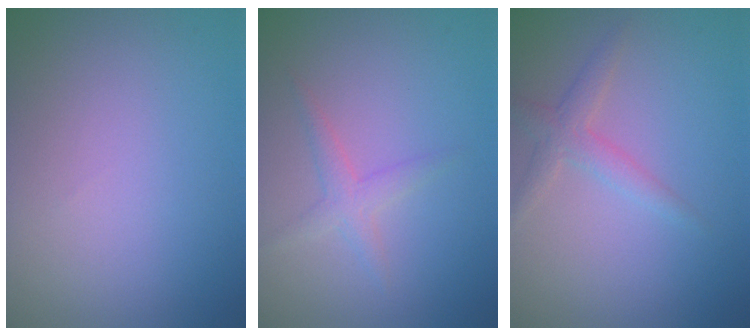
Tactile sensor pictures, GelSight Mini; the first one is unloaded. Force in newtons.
{"total": 1.6, "press": 1.6, "slide": 0.1}
{"total": 2.0, "press": 2.0, "slide": 0.0}